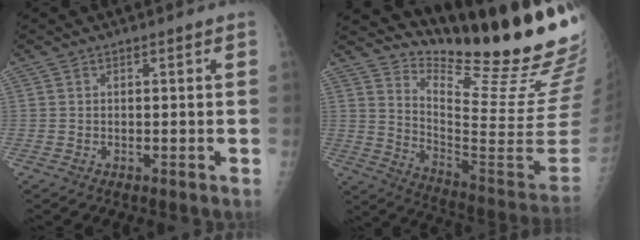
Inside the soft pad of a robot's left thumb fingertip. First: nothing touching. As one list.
[{"total": 24.1, "force": [20.5, 2.3, 12.5], "torque": [-0.160, -0.197, 0.297]}]